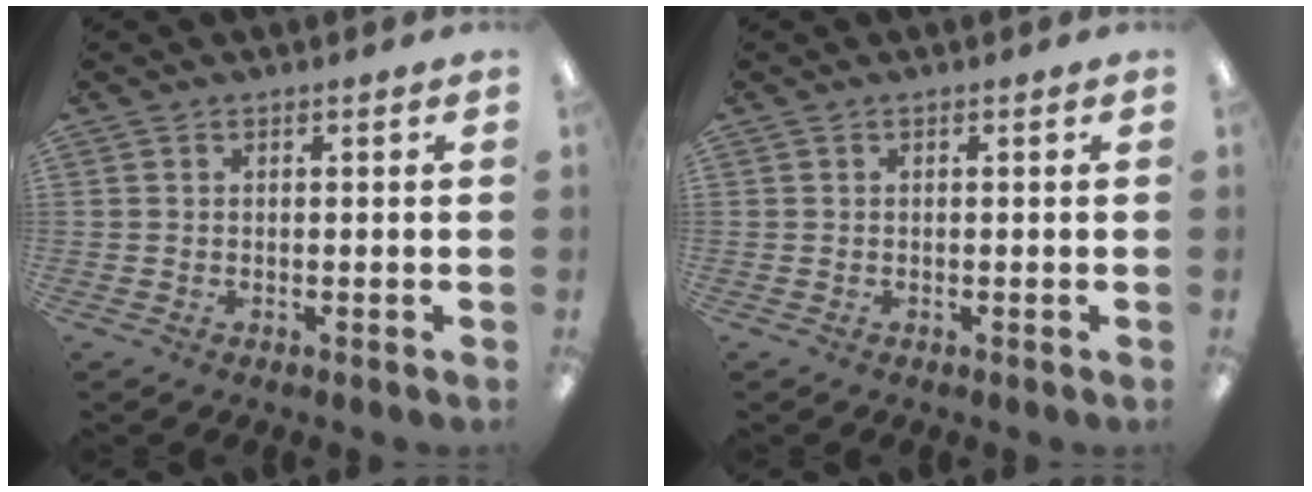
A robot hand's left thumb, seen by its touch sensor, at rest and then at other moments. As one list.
[{"total": 0.0}]